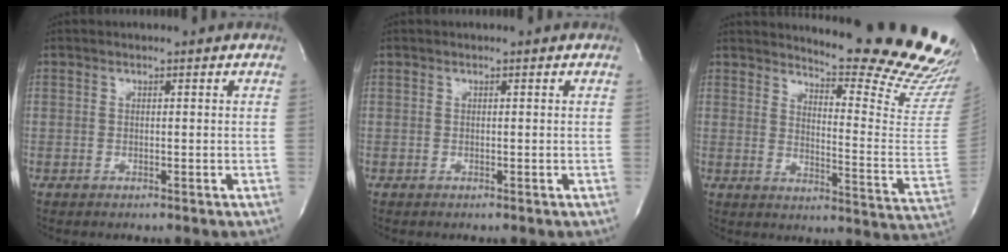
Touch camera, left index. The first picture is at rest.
{"total": 0.0}
{"total": 20.4, "force": [19.2, 0.4, 6.8], "torque": [-0.098, -0.153, 0.222]}